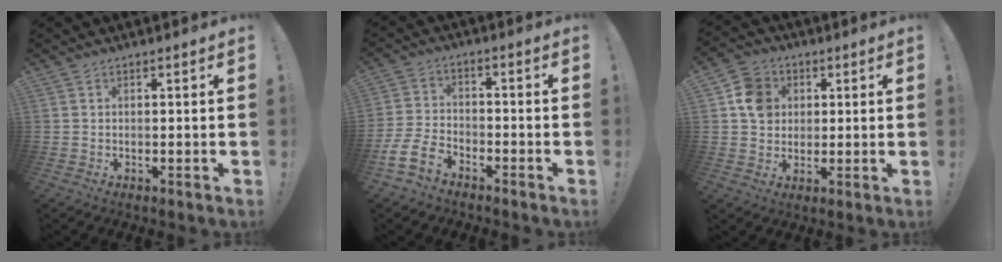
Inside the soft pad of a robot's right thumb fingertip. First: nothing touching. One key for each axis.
{"total": 9.9, "fx": -6.6, "fy": 5.6, "fz": 4.8, "tx": -0.104, "ty": 0.030, "tz": -0.121}
{"total": 9.9, "fx": 2.3, "fy": 8.8, "fz": 3.8, "tx": -0.046, "ty": 0.003, "tz": 0.049}